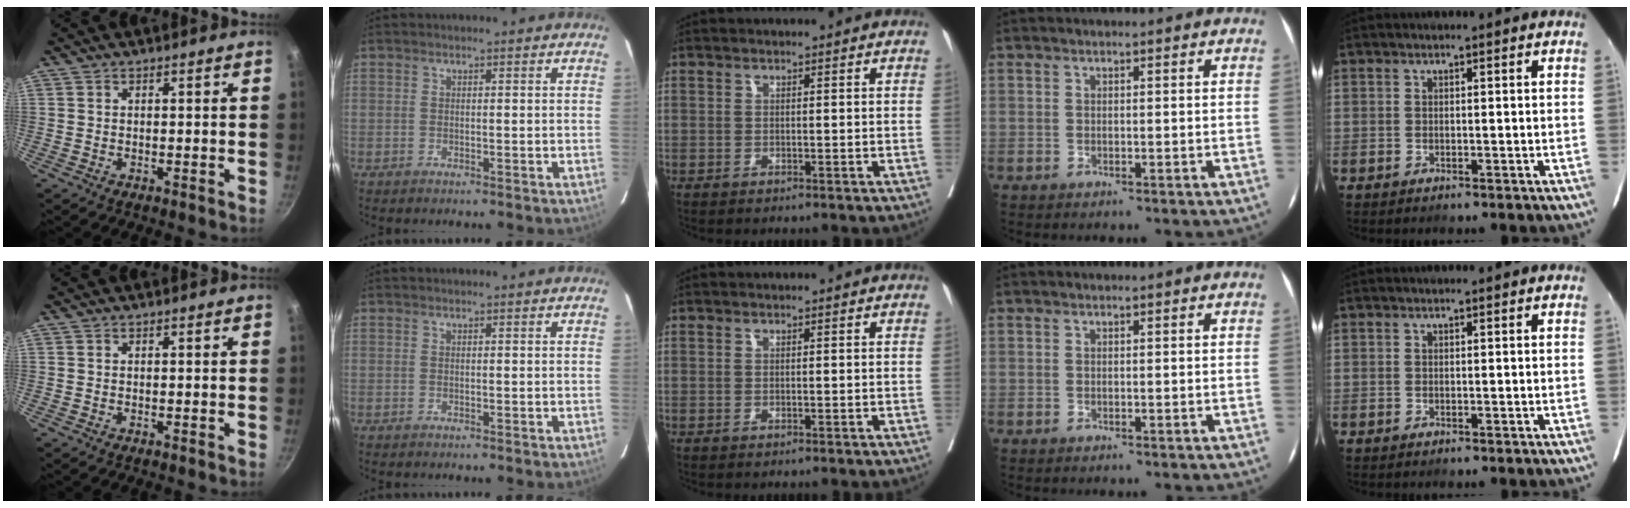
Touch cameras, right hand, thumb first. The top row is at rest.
{}